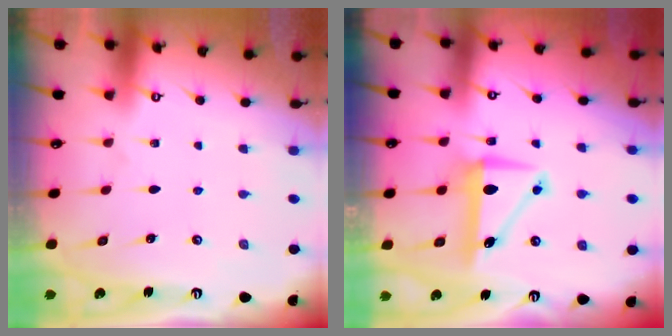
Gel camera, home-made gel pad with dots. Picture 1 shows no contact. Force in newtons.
{"total": 8.1, "press": 7.7, "slide": 2.4}